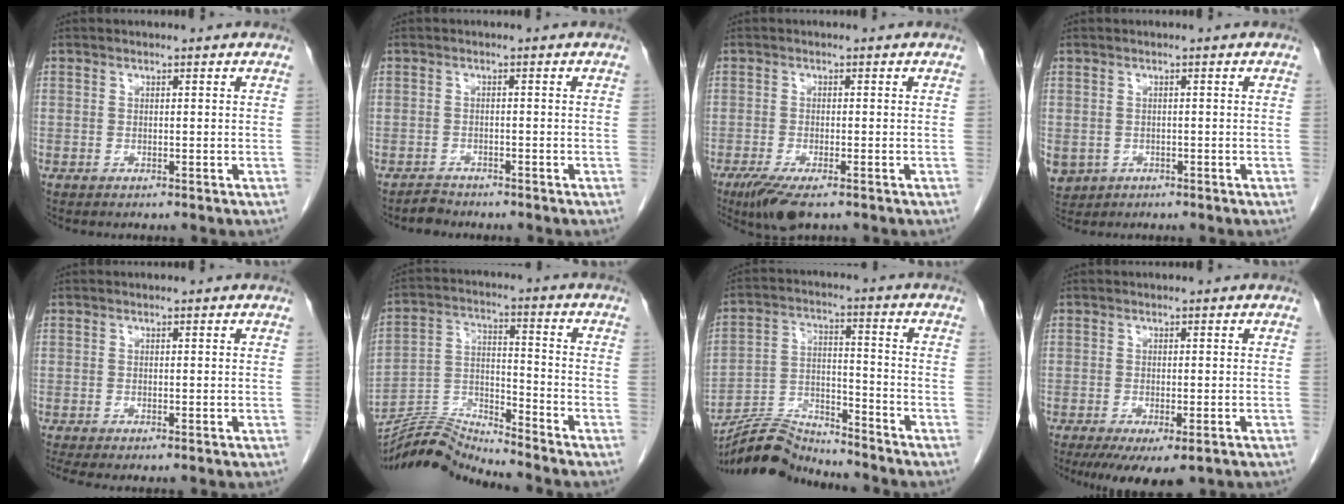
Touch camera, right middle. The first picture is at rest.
{"total": 1.7, "force": [-1.6, 0.4, -0.1], "torque": [-0.003, -0.004, -0.028]}
{"total": 6.0, "force": [-4.1, 1.3, 4.2], "torque": [-0.076, -0.016, -0.067]}
{"total": 6.1, "force": [-2.6, 5.2, 1.9], "torque": [-0.052, -0.003, -0.036]}
{"total": 2.1, "force": [-1.7, 0.2, 1.3], "torque": [-0.022, -0.009, -0.027]}
{"total": 10.1, "force": [-9.9, -1.7, 0.2], "torque": [-0.006, 0.030, -0.185]}
{"total": 9.8, "force": [-9.8, 0.2, 0.2], "torque": [-0.008, 0.022, -0.182]}
{"total": 7.9, "force": [-5.2, 2.6, 5.4], "torque": [-0.077, -0.018, -0.078]}